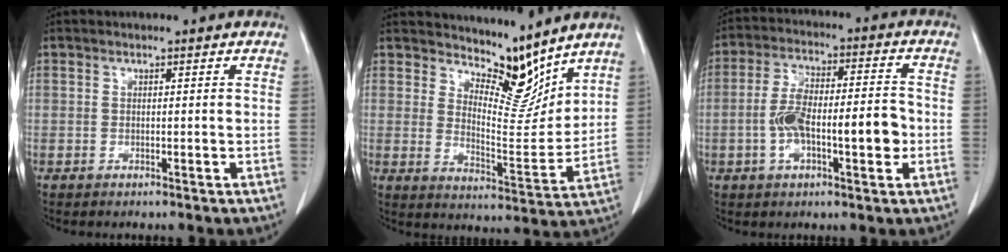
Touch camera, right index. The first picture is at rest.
{"total": 8.4, "force": [7.6, 2.0, 2.7], "torque": [-0.036, -0.022, 0.133]}
{"total": 10.9, "force": [-2.1, 3.5, 10.1], "torque": [-0.184, 0.026, -0.031]}